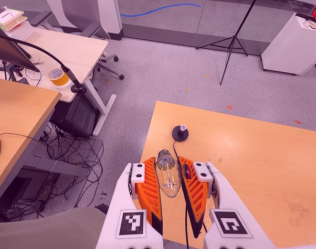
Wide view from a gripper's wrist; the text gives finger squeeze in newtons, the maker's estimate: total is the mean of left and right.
{"total": 19.2, "left": 21.4, "right": 16.9}